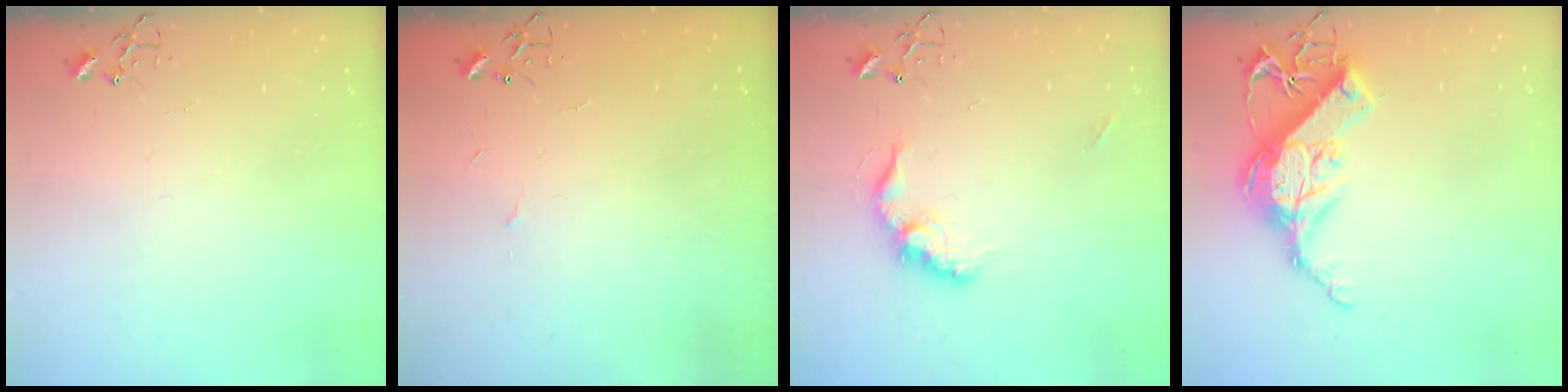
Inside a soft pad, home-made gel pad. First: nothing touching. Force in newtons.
{"total": 2.3, "press": 2.3, "slide": 0.4}
{"total": 13.0, "press": 13.0, "slide": 1.0}
{"total": 15.6, "press": 15.4, "slide": 2.0}